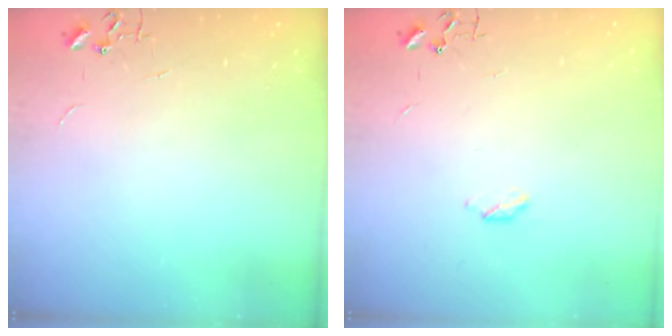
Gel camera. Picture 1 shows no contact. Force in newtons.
{"total": 2.8, "press": 2.8, "slide": 0.5}